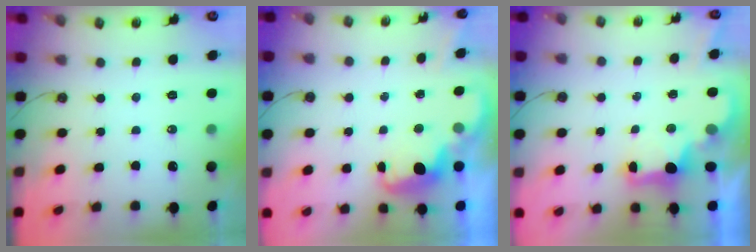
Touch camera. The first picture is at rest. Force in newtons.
{"total": 2.6, "press": 2.4, "slide": 0.8}
{"total": 2.3, "press": 2.2, "slide": 0.8}